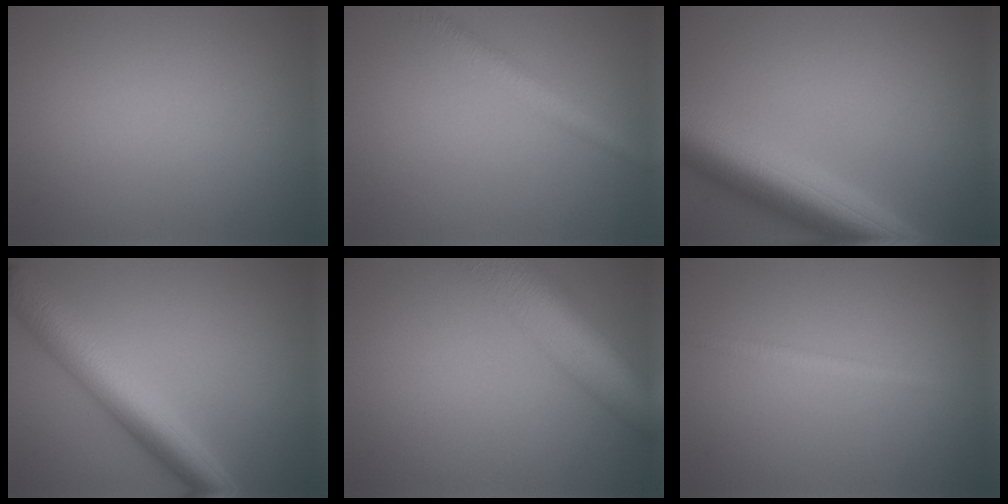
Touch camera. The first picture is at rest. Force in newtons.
{"total": 2.9, "press": 2.9, "slide": 0.2}
{"total": 9.6, "press": 9.6, "slide": 0.5}
{"total": 6.7, "press": 6.7, "slide": 0.0}
{"total": 10.1, "press": 10.1, "slide": 0.4}
{"total": 1.6, "press": 1.6, "slide": 0.0}